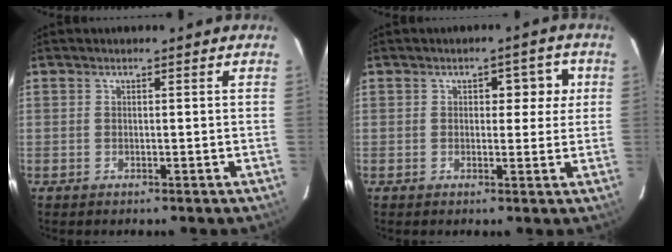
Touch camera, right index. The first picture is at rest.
{"total": 4.4, "force": [1.2, 2.4, 3.5], "torque": [-0.033, 0.017, 0.014]}